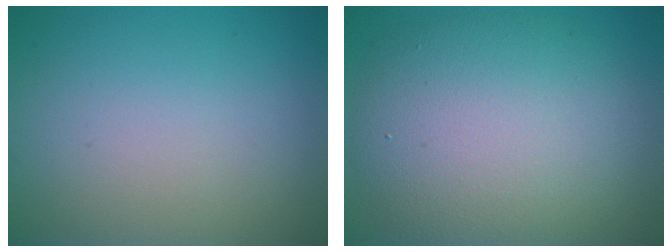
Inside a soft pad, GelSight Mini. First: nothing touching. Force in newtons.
{"total": 10.2, "press": 10.2, "slide": 0.5}